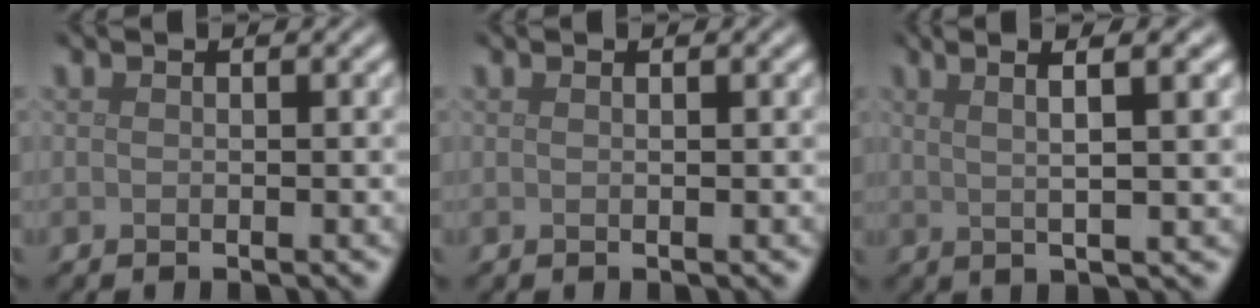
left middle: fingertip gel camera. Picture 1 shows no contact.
{"total": 0.5, "force": [0.3, 0.2, 0.4], "torque": [-0.002, 0.002, 0.003]}
{"total": 6.7, "force": [2.9, 1.6, 5.8], "torque": [-0.071, 0.022, 0.024]}